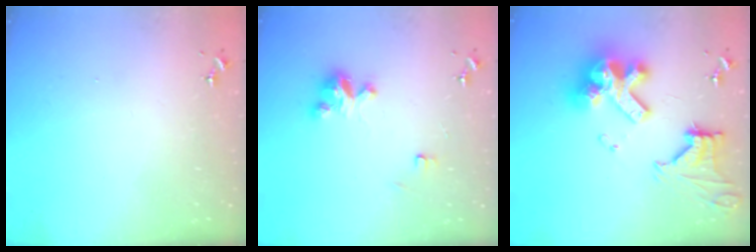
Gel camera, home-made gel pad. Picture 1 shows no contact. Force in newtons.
{"total": 8.8, "press": 8.8, "slide": 0.1}
{"total": 23.3, "press": 23.2, "slide": 2.5}